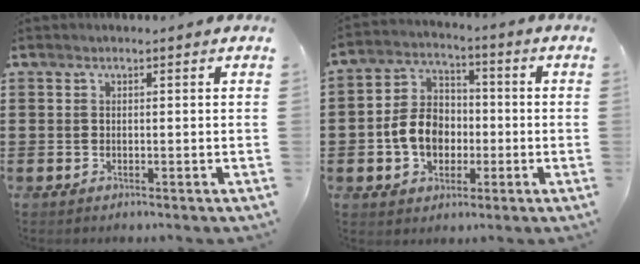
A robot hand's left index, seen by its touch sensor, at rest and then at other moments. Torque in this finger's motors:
{"motor_torque": [1.20, 0.94, 0.75, 0.09]}